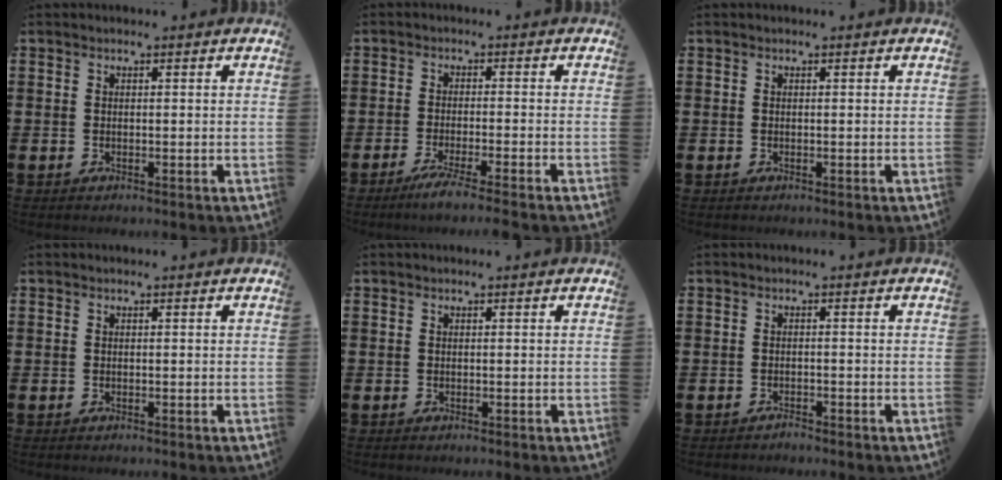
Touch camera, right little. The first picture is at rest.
{"total": 3.0, "force": [-2.1, -0.2, 2.1], "torque": [-0.039, -0.007, -0.039]}
{"total": 0.0}
{"total": 0.0}
{"total": 0.0}
{"total": 0.8, "force": [-0.8, 0.0, 0.1], "torque": [-0.004, -0.002, -0.016]}